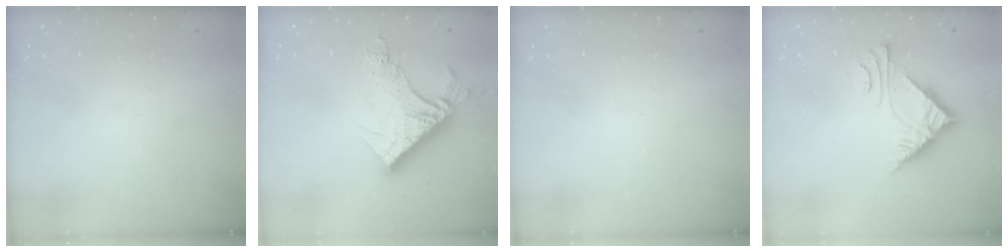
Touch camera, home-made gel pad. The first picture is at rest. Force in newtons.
{"total": 12.6, "press": 12.6, "slide": 1.1}
{"total": 0.0}
{"total": 6.9, "press": 6.8, "slide": 0.5}